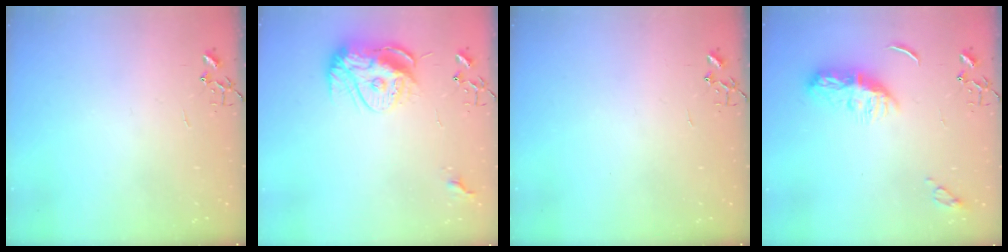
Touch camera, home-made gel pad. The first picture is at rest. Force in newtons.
{"total": 13.7, "press": 13.7, "slide": 1.2}
{"total": 0.0}
{"total": 9.9, "press": 9.9, "slide": 0.5}